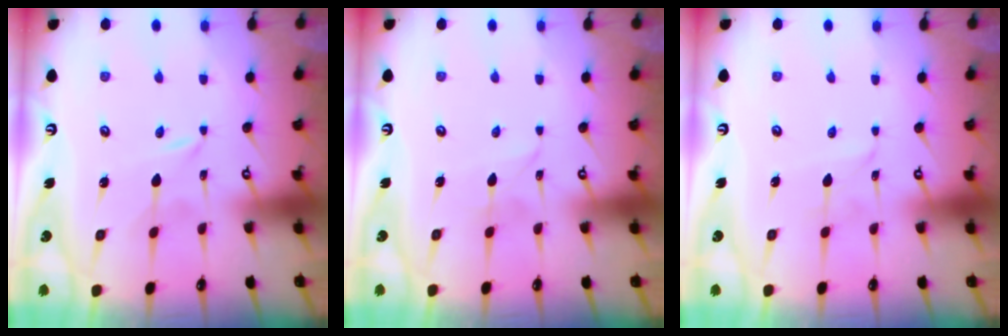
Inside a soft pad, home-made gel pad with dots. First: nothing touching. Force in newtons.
{"total": 2.5, "press": 2.5, "slide": 0.2}
{"total": 1.8, "press": 1.8, "slide": 0.1}